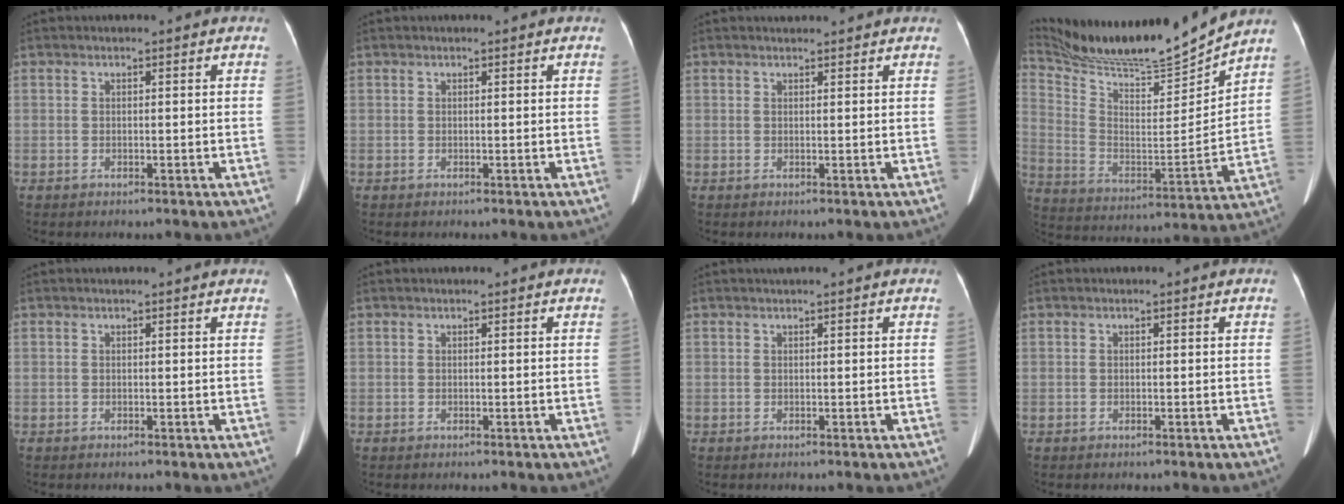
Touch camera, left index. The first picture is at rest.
{"total": 0.0}
{"total": 2.1, "force": [2.0, 0.4, 0.4], "torque": [-0.011, 0.017, 0.027]}
{"total": 18.5, "force": [17.5, -0.8, 6.0], "torque": [-0.128, -0.041, 0.296]}
{"total": 1.3, "force": [1.2, 0.0, 0.3], "torque": [-0.013, 0.002, 0.010]}
{"total": 0.0}
{"total": 1.1, "force": [0.8, -0.1, 0.7], "torque": [-0.009, 0.014, 0.017]}
{"total": 0.0}